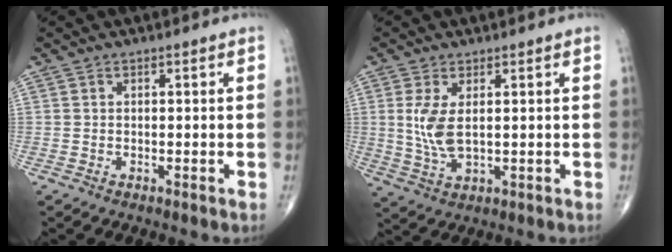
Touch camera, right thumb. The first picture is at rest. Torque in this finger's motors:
{"motor_torque": [-0.42, 0.49, 0.38, 0.73, 0.07]}